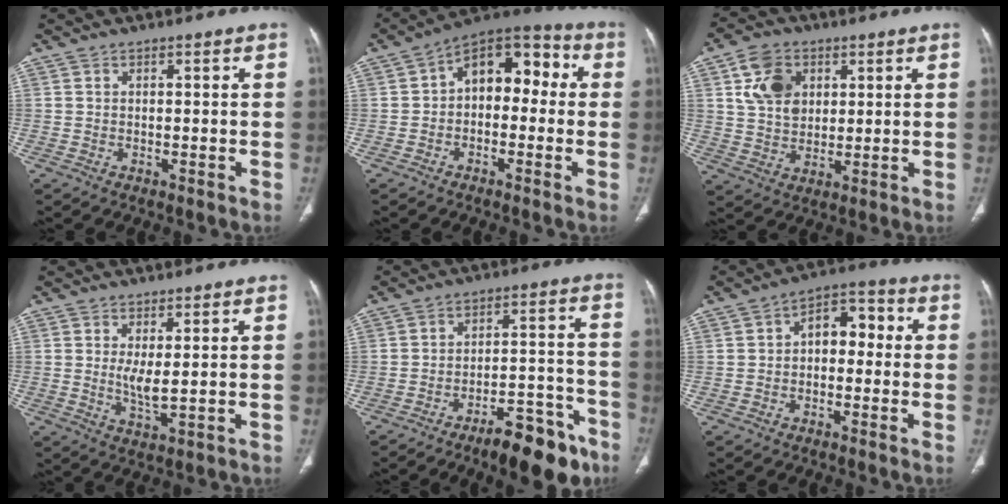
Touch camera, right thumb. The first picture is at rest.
{"total": 11.9, "force": [0.4, 7.8, 8.9], "torque": [-0.085, 0.047, -0.013]}
{"total": 9.7, "force": [3.3, 7.3, 5.4], "torque": [-0.074, -0.009, 0.065]}
{"total": 3.8, "force": [0.7, 0.8, 3.6], "torque": [-0.076, -0.018, 0.020]}
{"total": 13.5, "force": [-9.1, 4.4, 8.9], "torque": [-0.108, 0.071, -0.136]}
{"total": 7.7, "force": [0.1, 5.1, 5.8], "torque": [-0.056, 0.033, -0.011]}